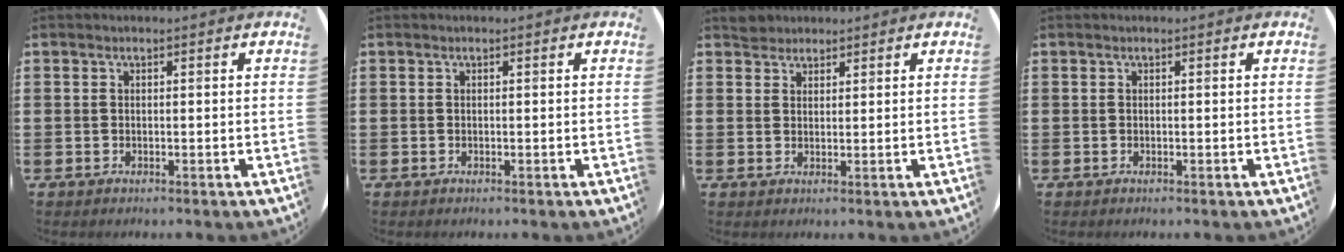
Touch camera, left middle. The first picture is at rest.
{"total": 0.0}
{"total": 2.1, "force": [1.9, 0.8, -0.2], "torque": [0.007, 0.001, 0.038]}
{"total": 0.0}